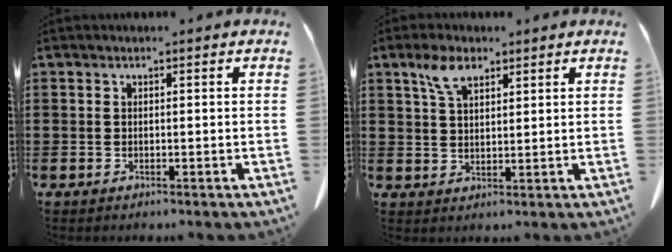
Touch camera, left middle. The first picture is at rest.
{"total": 5.1, "force": [3.1, 2.2, 3.4], "torque": [-0.077, 0.005, 0.057]}